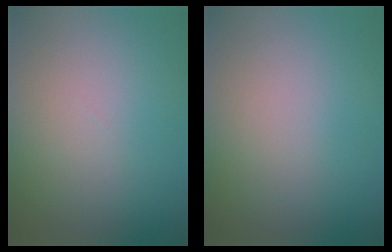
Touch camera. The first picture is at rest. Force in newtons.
{"total": 0.0}